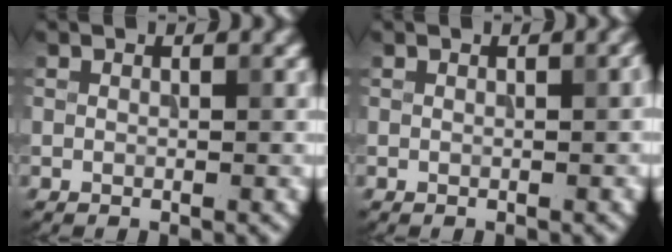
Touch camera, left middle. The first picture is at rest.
{"total": 1.0, "force": [0.1, 0.3, 0.9], "torque": [-0.006, 0.007, -0.001]}